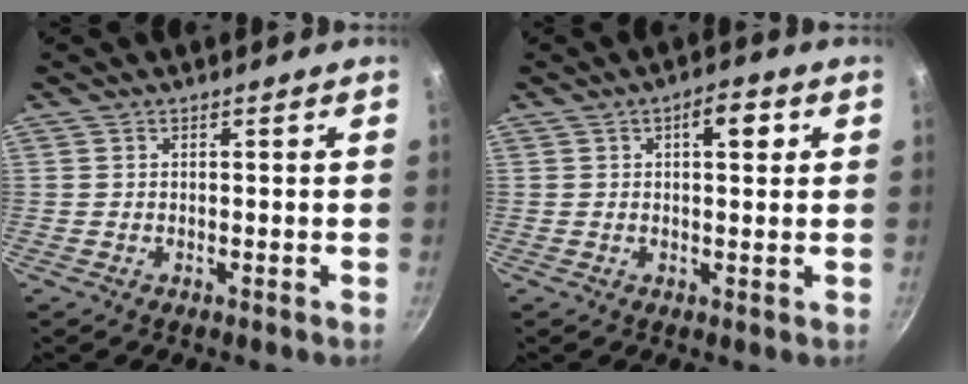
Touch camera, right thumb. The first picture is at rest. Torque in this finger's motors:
{"motor_torque": [-0.03, 1.56, 0.46, -0.06, 0.14]}